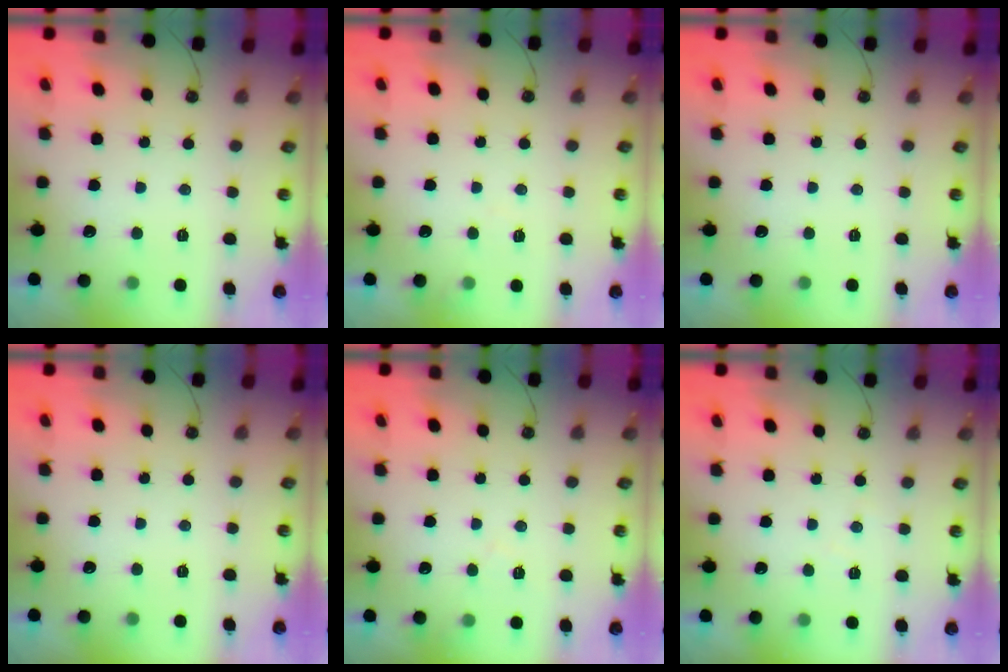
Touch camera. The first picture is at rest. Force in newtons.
{"total": 3.7, "press": 3.6, "slide": 0.7}
{"total": 0.0}
{"total": 0.0}
{"total": 4.2, "press": 4.2, "slide": 0.8}
{"total": 4.7, "press": 4.7, "slide": 0.6}